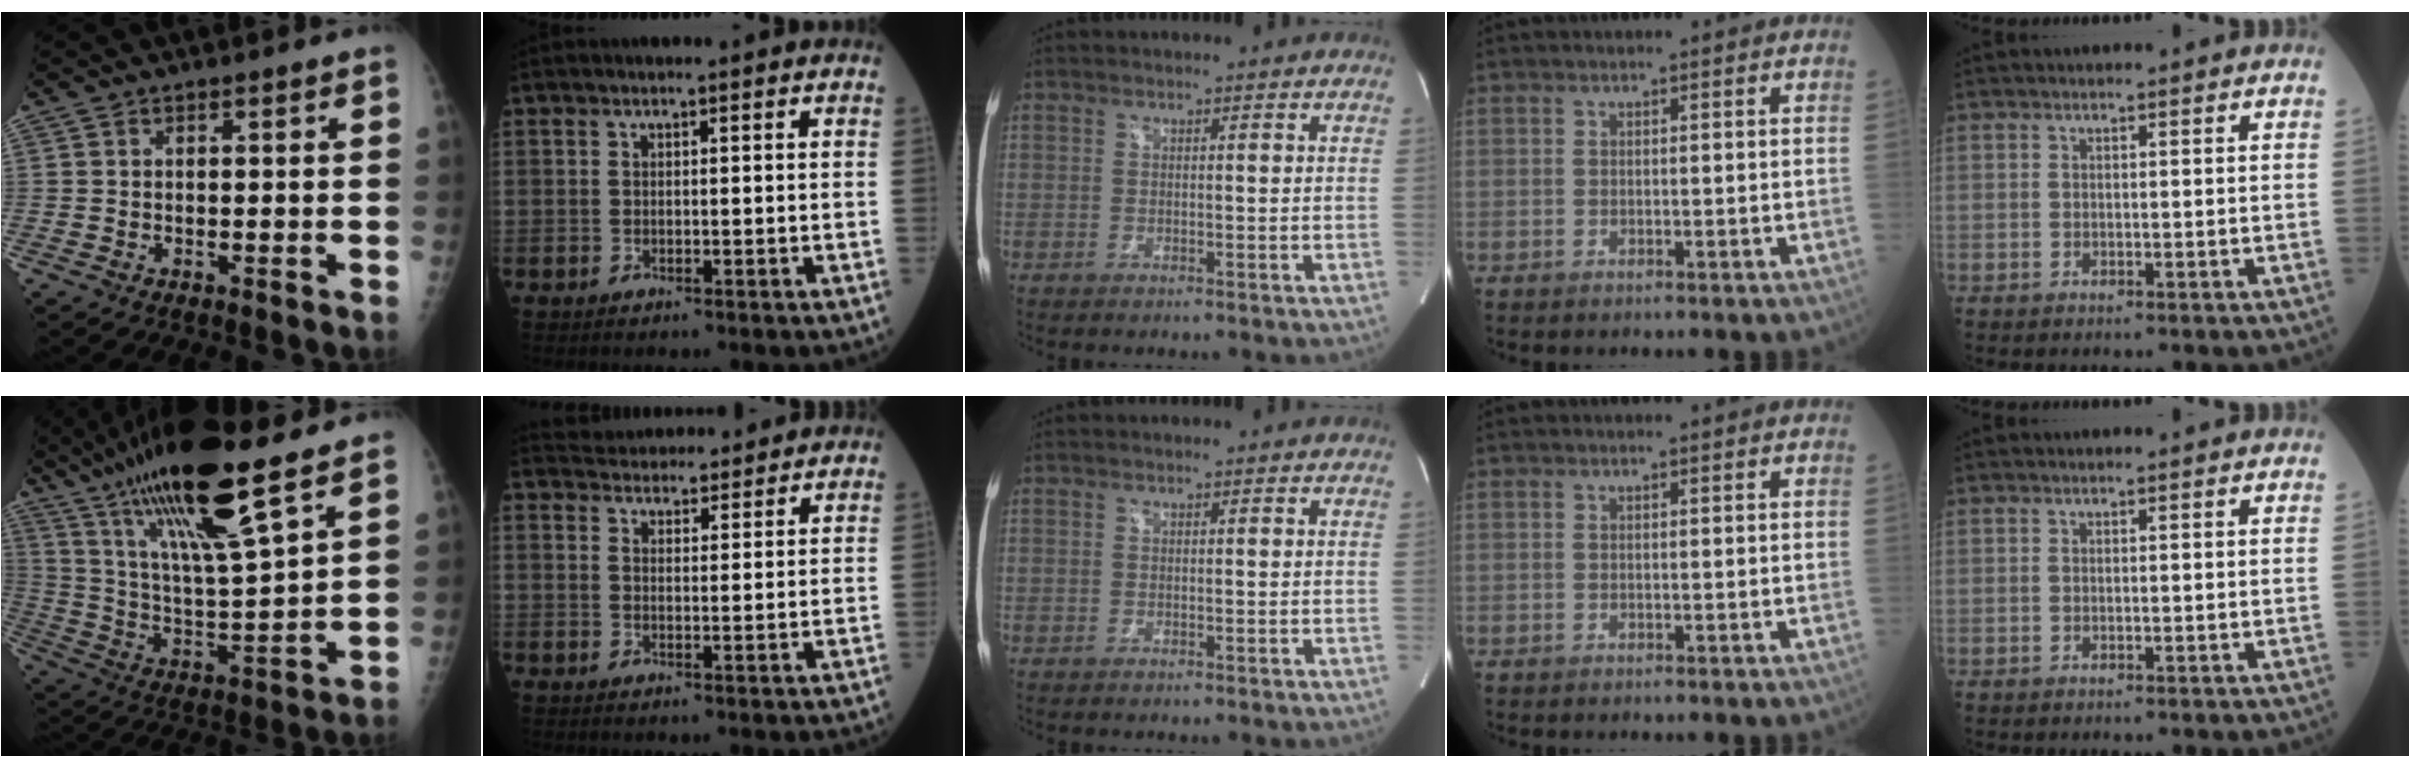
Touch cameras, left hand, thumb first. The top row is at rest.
{"thumb": {"total": 21.6, "force": [14.4, 3.1, 15.9], "torque": [-0.280, -0.054, 0.261]}, "index": {"total": 11.7, "force": [11.2, 2.5, 2.1], "torque": [-0.020, 0.023, 0.147]}}